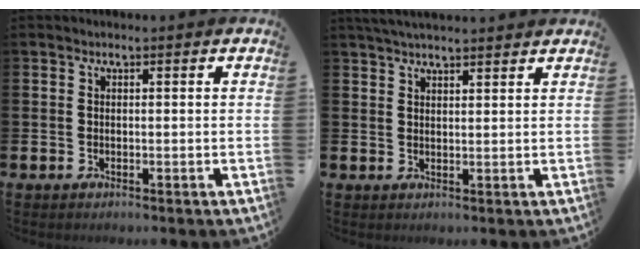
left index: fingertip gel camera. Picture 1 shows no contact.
{"total": 3.4, "force": [3.3, 0.4, 0.9], "torque": [-0.022, -0.008, 0.061]}